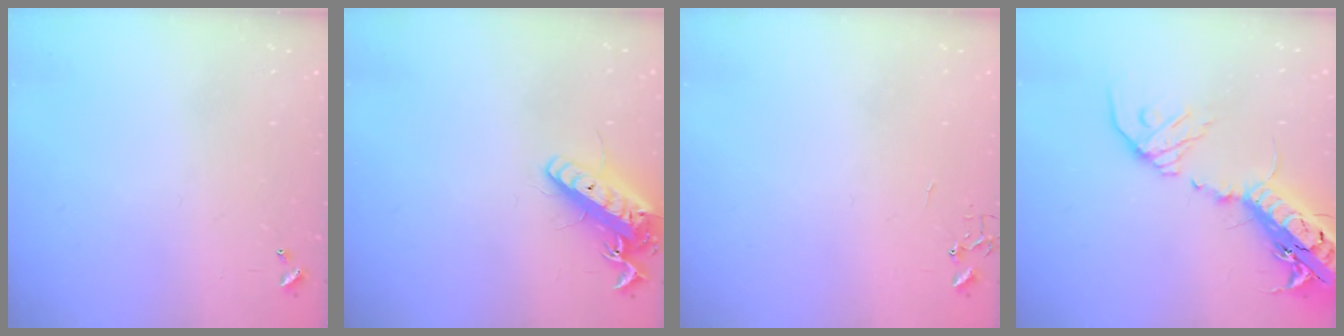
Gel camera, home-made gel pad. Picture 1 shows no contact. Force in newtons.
{"total": 16.0, "press": 15.7, "slide": 3.1}
{"total": 0.0}
{"total": 23.9, "press": 23.3, "slide": 5.5}